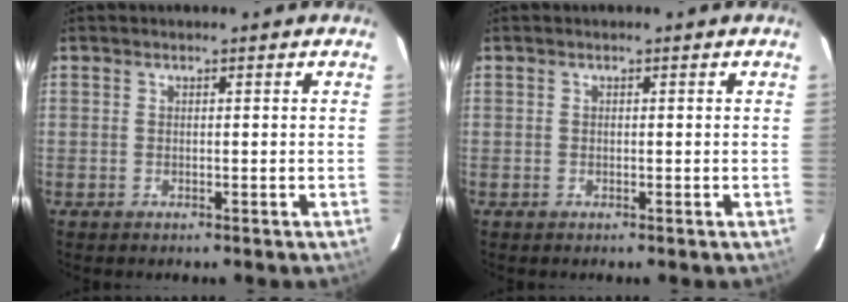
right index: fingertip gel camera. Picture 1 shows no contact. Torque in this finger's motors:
{"motor_torque": [0.14, 0.16, 0.00, 0.01]}